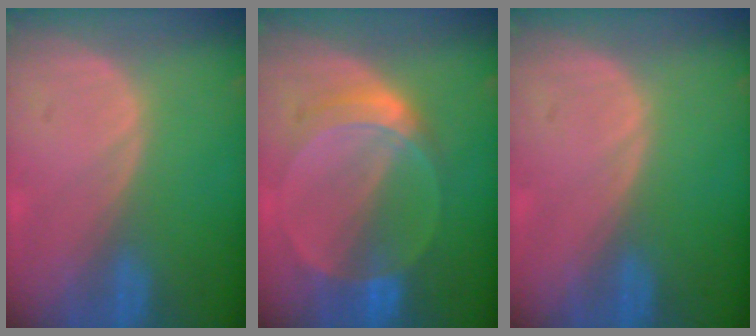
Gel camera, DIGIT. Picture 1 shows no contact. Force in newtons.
{"total": 6.1, "press": 5.7, "slide": 2.2}
{"total": 0.0}